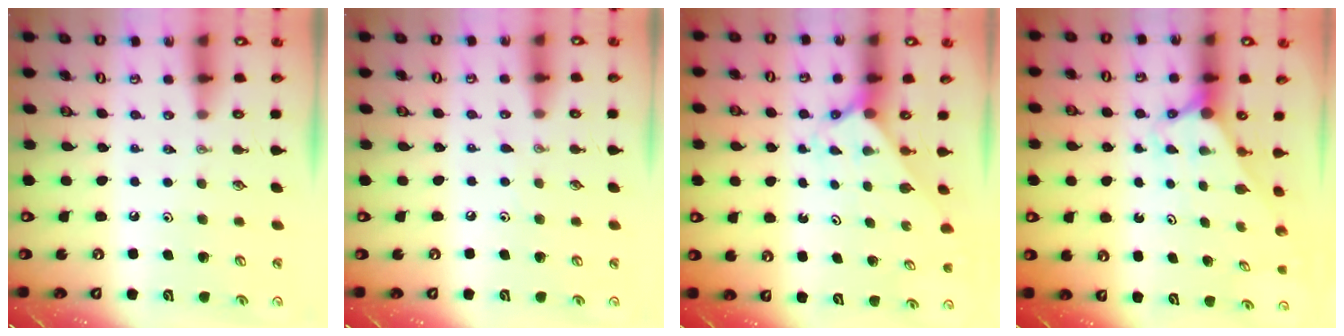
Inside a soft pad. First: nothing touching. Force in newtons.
{"total": 3.6, "press": 3.6, "slide": 0.5}
{"total": 2.0, "press": 2.0, "slide": 0.2}
{"total": 3.0, "press": 3.0, "slide": 0.0}